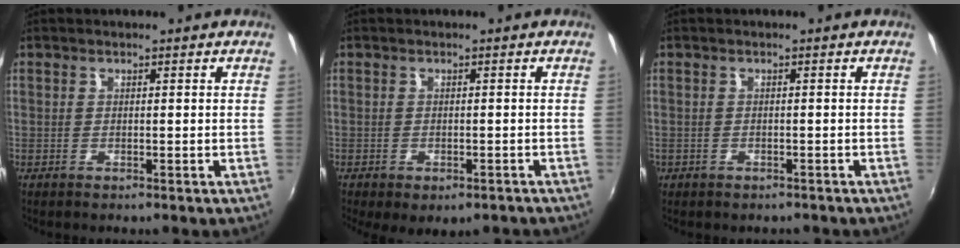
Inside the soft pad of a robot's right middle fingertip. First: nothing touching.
{"total": 5.8, "force": [-3.8, 2.8, 3.4], "torque": [-0.068, -0.030, -0.047]}
{"total": 1.9, "force": [-1.1, 1.4, 0.4], "torque": [-0.014, -0.004, -0.014]}